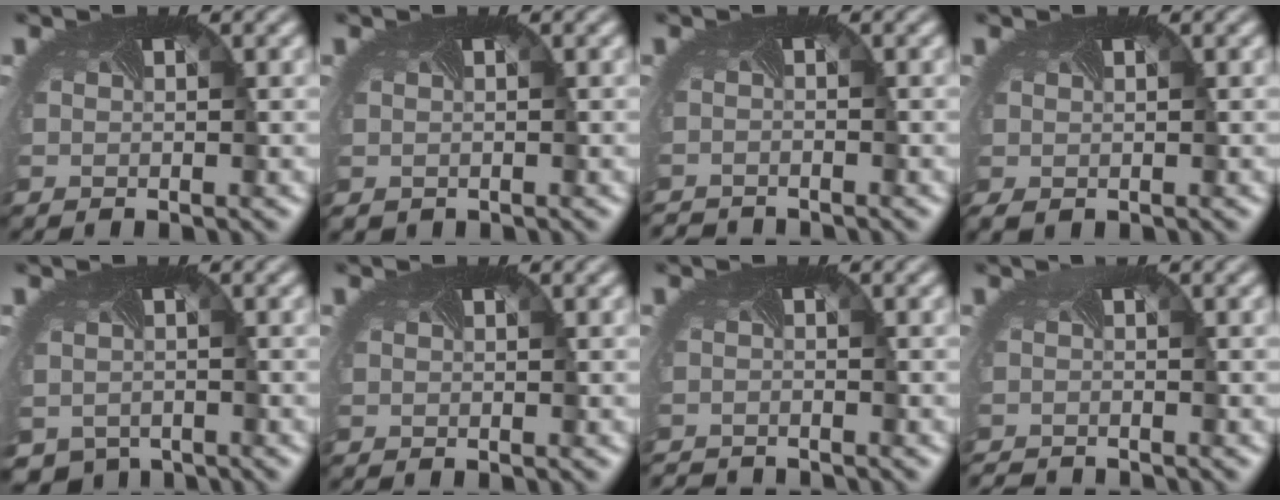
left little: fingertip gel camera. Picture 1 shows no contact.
{"total": 0.6, "force": [0.0, 0.6, 0.1], "torque": [-0.003, 0.001, 0.007]}
{"total": 2.3, "force": [-2.3, -0.1, -0.2], "torque": [-0.003, -0.018, -0.039]}
{"total": 0.8, "force": [-0.2, 0.5, 0.5], "torque": [-0.018, -0.001, 0.004]}
{"total": 3.7, "force": [-2.5, 2.5, 1.1], "torque": [-0.023, -0.026, -0.034]}
{"total": 0.0}
{"total": 2.8, "force": [-2.8, -0.1, 0.0], "torque": [-0.006, -0.021, -0.045]}
{"total": 2.6, "force": [-2.5, -0.1, 0.5], "torque": [-0.011, -0.015, -0.047]}